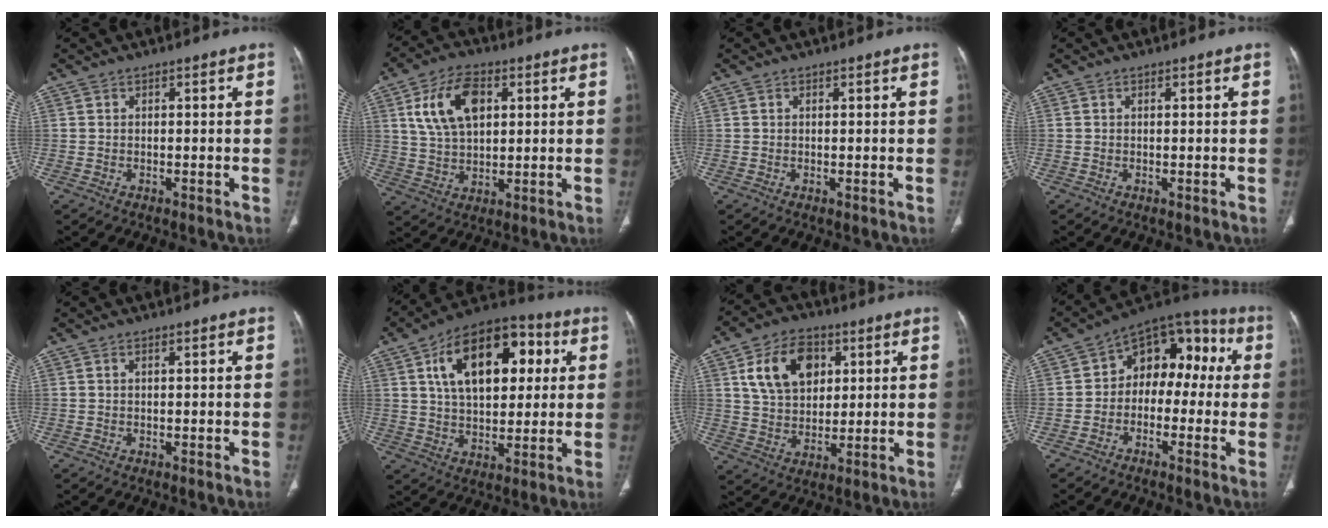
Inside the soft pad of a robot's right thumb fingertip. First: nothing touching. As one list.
[{"total": 12.2, "force": [3.9, 7.2, 9.1], "torque": [-0.156, -0.003, 0.075]}, {"total": 0.0}, {"total": 0.0}, {"total": 0.5, "force": [0.3, 0.1, 0.4], "torque": [-0.011, 0.003, 0.005]}, {"total": 20.2, "force": [6.0, 11.5, 15.5], "torque": [-0.209, 0.009, 0.091]}, {"total": 12.0, "force": [4.3, 8.3, 7.5], "torque": [-0.102, -0.007, 0.078]}, {"total": 13.2, "force": [0.4, 9.1, 9.6], "torque": [-0.081, 0.054, -0.013]}]